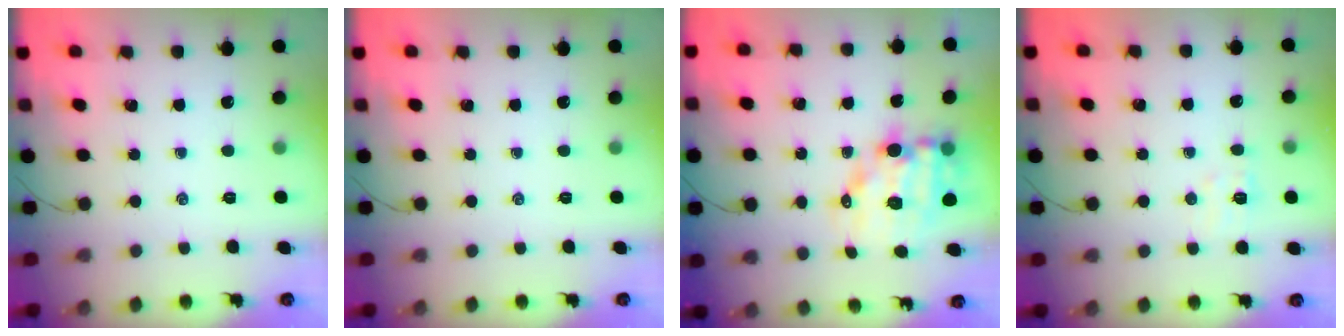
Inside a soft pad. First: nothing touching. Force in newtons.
{"total": 0.0}
{"total": 10.7, "press": 10.3, "slide": 2.9}
{"total": 5.6, "press": 5.5, "slide": 1.0}